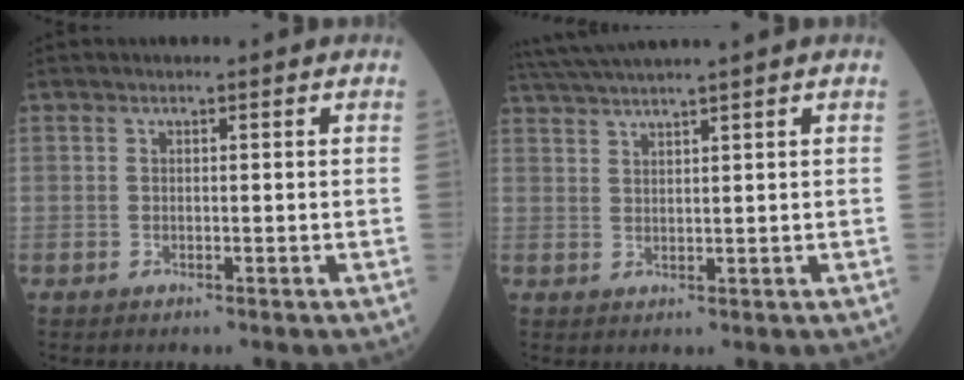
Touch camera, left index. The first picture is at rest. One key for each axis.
{"total": 6.5, "fx": 5.6, "fy": -1.8, "fz": 2.8, "tx": -0.048, "ty": 0.023, "tz": 0.102}